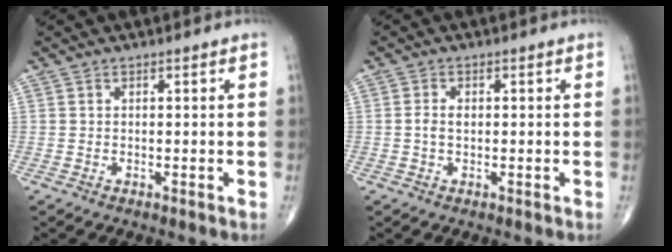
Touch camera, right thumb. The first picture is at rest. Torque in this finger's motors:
{"motor_torque": [2.07, 2.74, 0.22, 0.15, 0.00]}